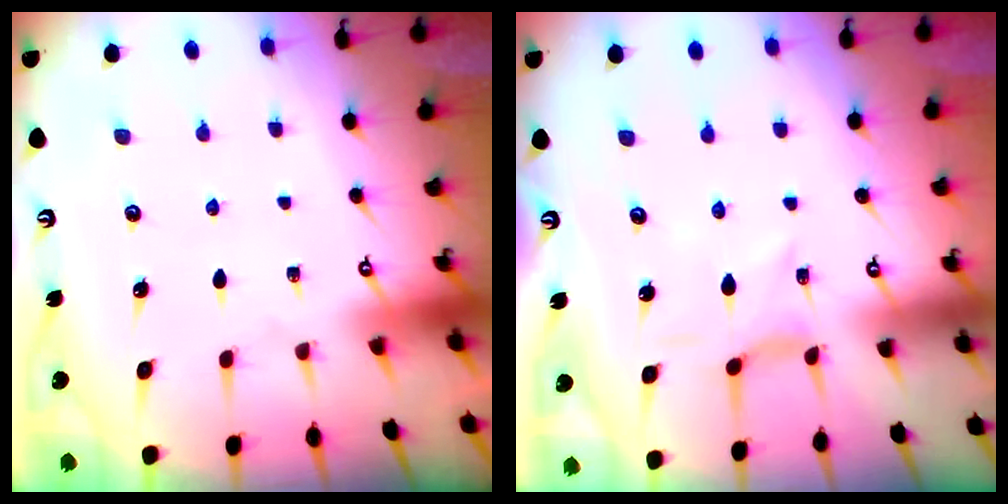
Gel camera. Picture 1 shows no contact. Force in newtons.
{"total": 1.9, "press": 1.8, "slide": 0.5}